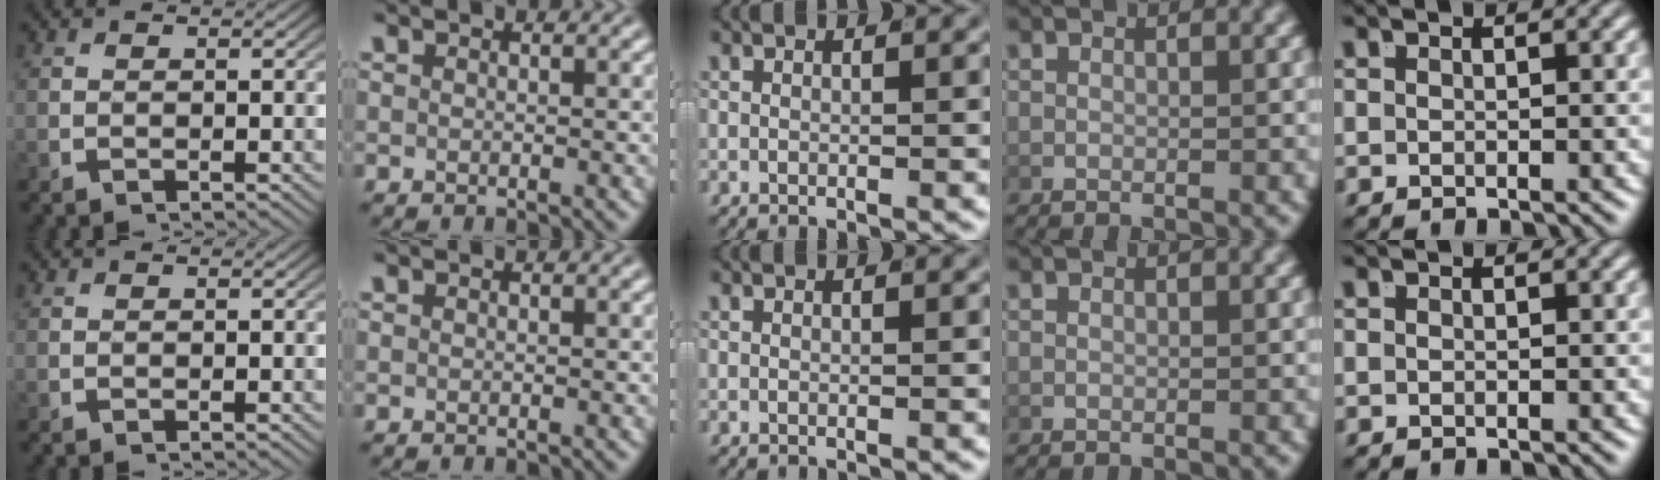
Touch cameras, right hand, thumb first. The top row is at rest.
{}